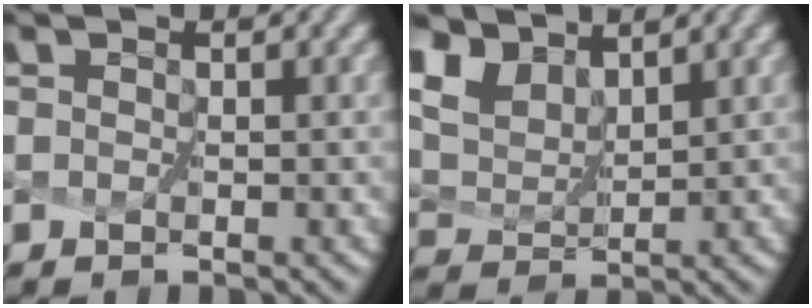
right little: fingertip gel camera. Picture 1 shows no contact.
{"total": 6.3, "force": [5.2, 2.6, 2.6], "torque": [-0.097, 0.007, 0.109]}